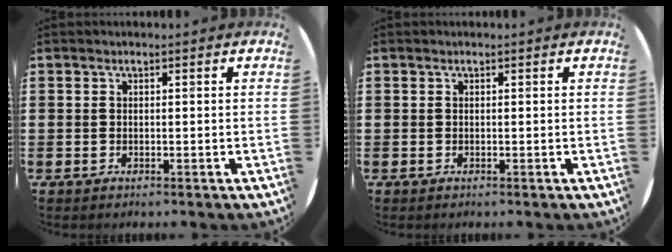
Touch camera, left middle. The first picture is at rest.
{"total": 0.0}